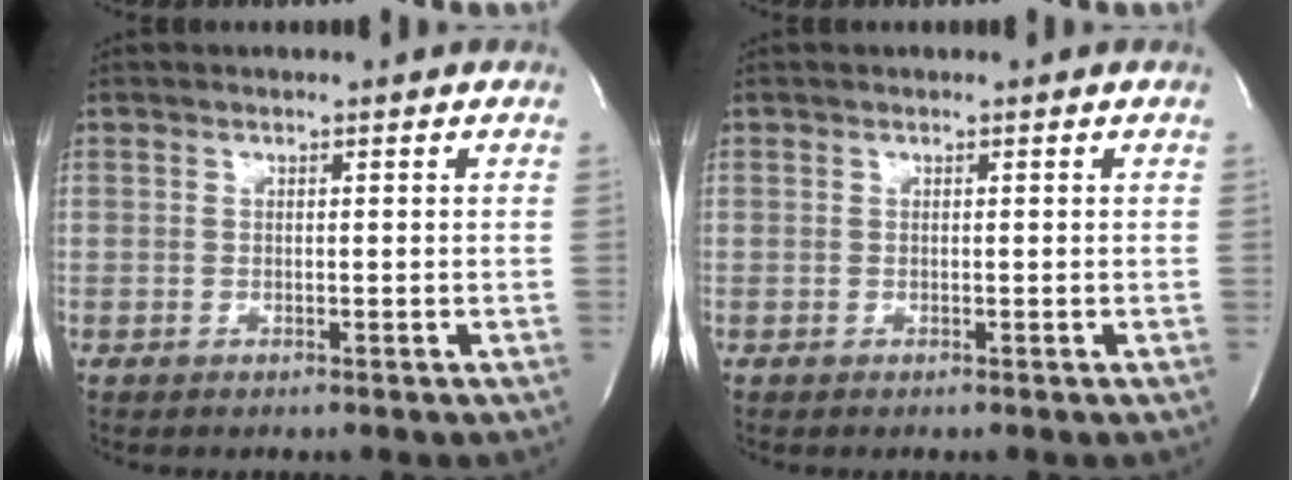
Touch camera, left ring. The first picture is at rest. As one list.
[{"total": 0.0}]